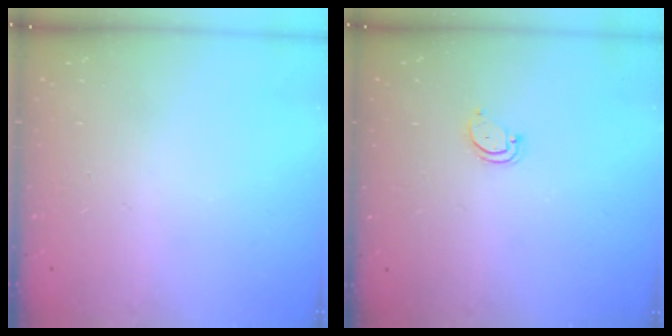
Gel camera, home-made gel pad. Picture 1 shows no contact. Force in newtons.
{"total": 2.8, "press": 2.8, "slide": 0.2}